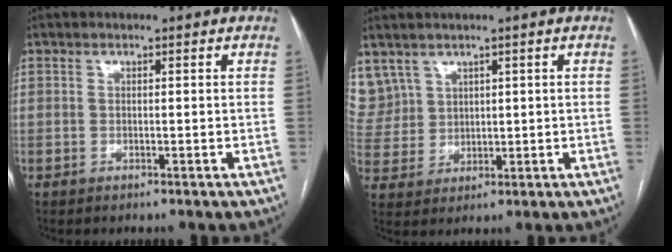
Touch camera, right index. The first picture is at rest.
{"total": 8.8, "force": [5.2, 6.9, 1.6], "torque": [-0.063, 0.029, 0.132]}